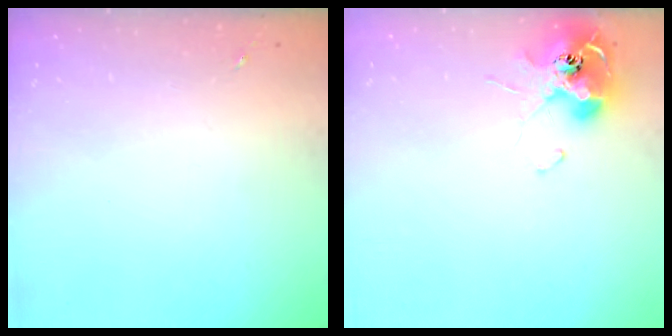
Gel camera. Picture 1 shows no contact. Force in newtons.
{"total": 11.2, "press": 11.2, "slide": 0.8}